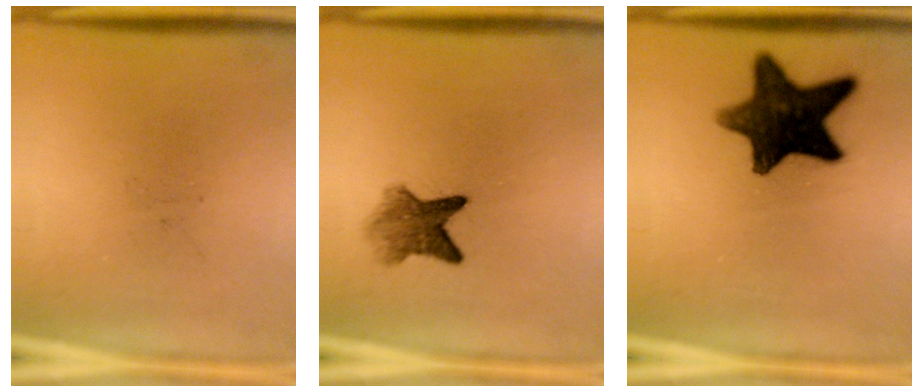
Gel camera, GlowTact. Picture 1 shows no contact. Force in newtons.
{"total": 4.7}
{"total": 13.5}